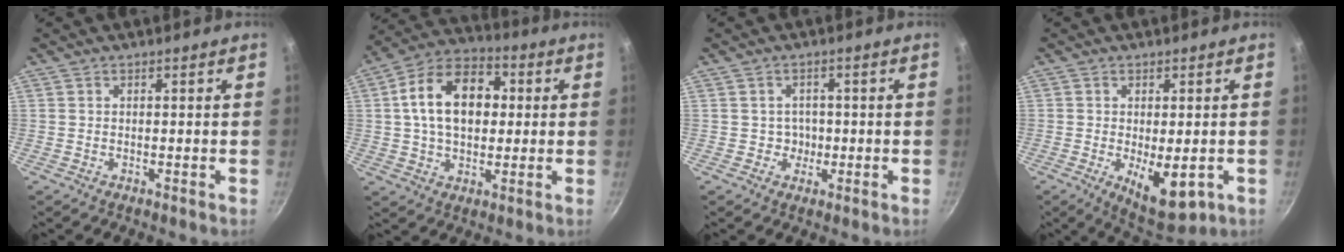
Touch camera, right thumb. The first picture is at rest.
{"total": 15.9, "force": [2.2, 10.7, 11.5], "torque": [-0.159, 0.024, 0.023]}
{"total": 2.4, "force": [-0.3, 2.3, 0.5], "torque": [0.015, 0.002, -0.005]}
{"total": 9.1, "force": [-2.3, 3.9, 7.9], "torque": [-0.104, -0.009, -0.017]}